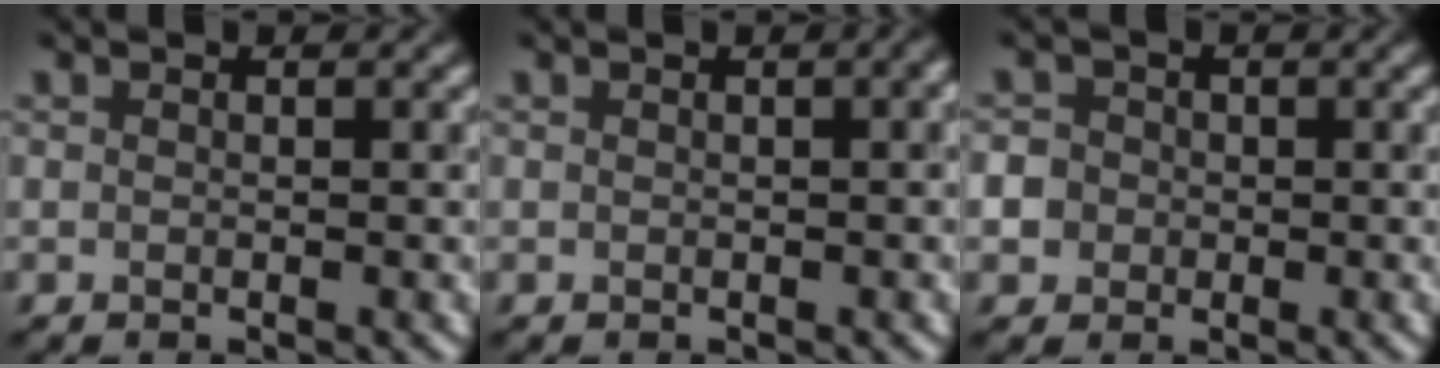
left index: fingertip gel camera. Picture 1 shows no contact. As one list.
[{"total": 2.0, "force": [0.4, 0.7, 1.8], "torque": [-0.012, 0.010, 0.005]}, {"total": 5.8, "force": [-0.8, 5.4, 2.0], "torque": [-0.040, 0.016, -0.048]}]